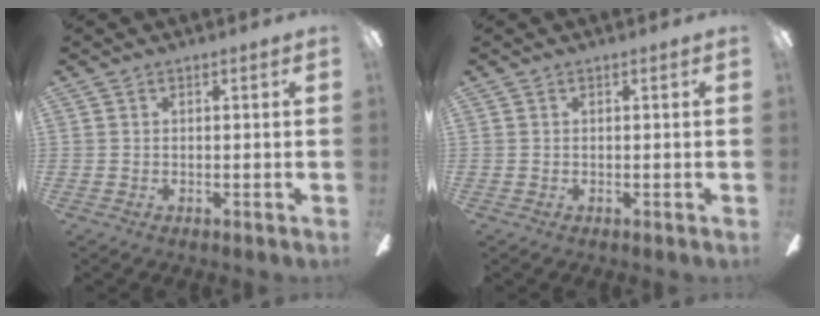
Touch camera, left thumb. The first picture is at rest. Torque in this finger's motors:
{"motor_torque": [0.01, -0.01, -0.03, -0.02, 0.00]}